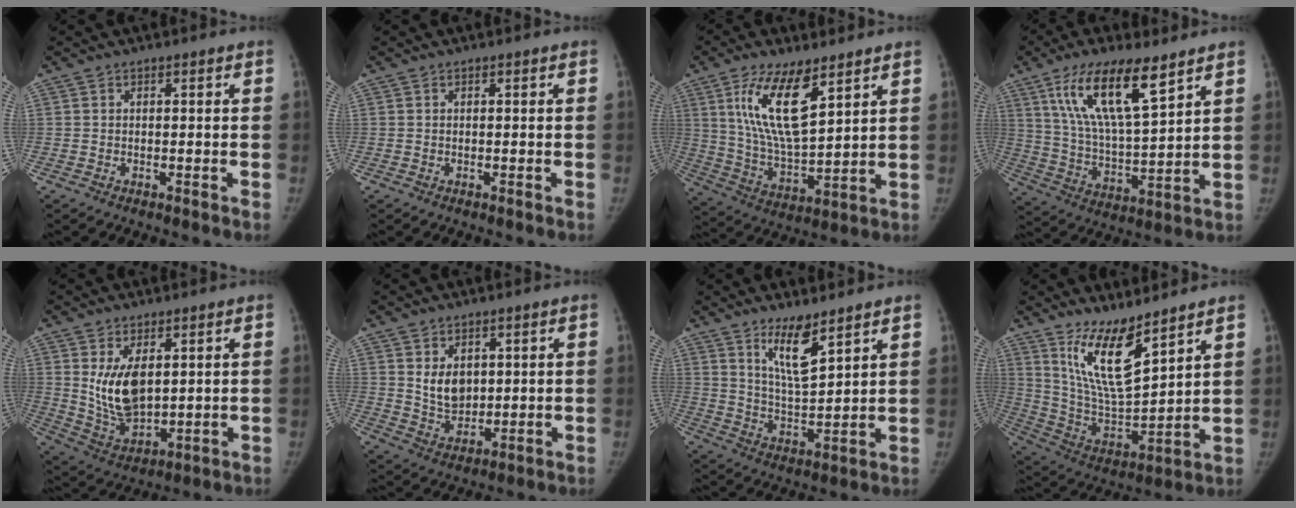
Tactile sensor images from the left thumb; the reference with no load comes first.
{"total": 0.0}
{"total": 15.1, "force": [7.5, 5.5, 11.9], "torque": [-0.209, -0.041, 0.150]}
{"total": 16.4, "force": [9.2, 4.8, 12.7], "torque": [-0.217, -0.039, 0.177]}
{"total": 10.3, "force": [2.6, 5.8, 8.2], "torque": [-0.129, -0.024, 0.065]}
{"total": 6.5, "force": [1.9, 4.7, 4.0], "torque": [-0.045, -0.021, 0.047]}
{"total": 8.7, "force": [5.9, 2.2, 6.1], "torque": [-0.102, -0.053, 0.115]}
{"total": 14.1, "force": [9.5, 3.8, 9.7], "torque": [-0.158, -0.073, 0.197]}